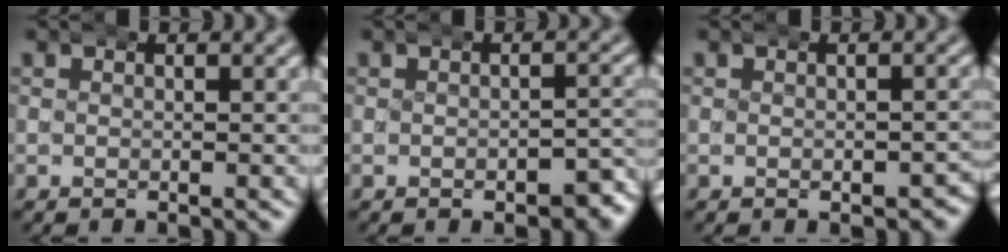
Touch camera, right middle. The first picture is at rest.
{"total": 2.7, "force": [-1.9, 1.2, 1.6], "torque": [-0.019, -0.003, -0.029]}
{"total": 1.3, "force": [-0.8, 0.8, 0.7], "torque": [-0.005, -0.002, -0.012]}